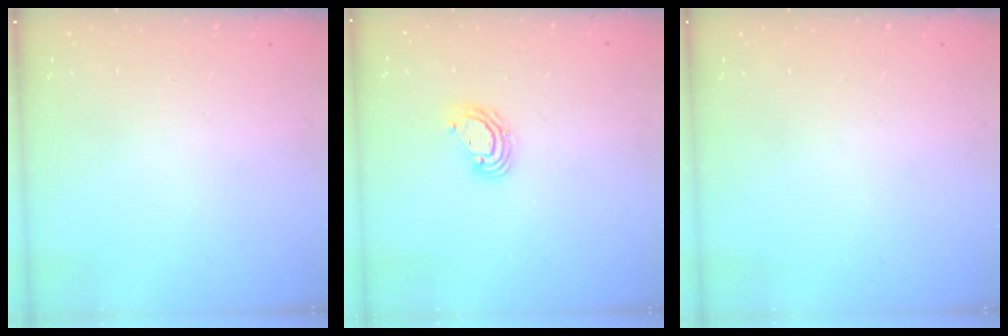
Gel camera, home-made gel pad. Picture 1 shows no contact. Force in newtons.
{"total": 5.6, "press": 5.6, "slide": 0.4}
{"total": 0.0}